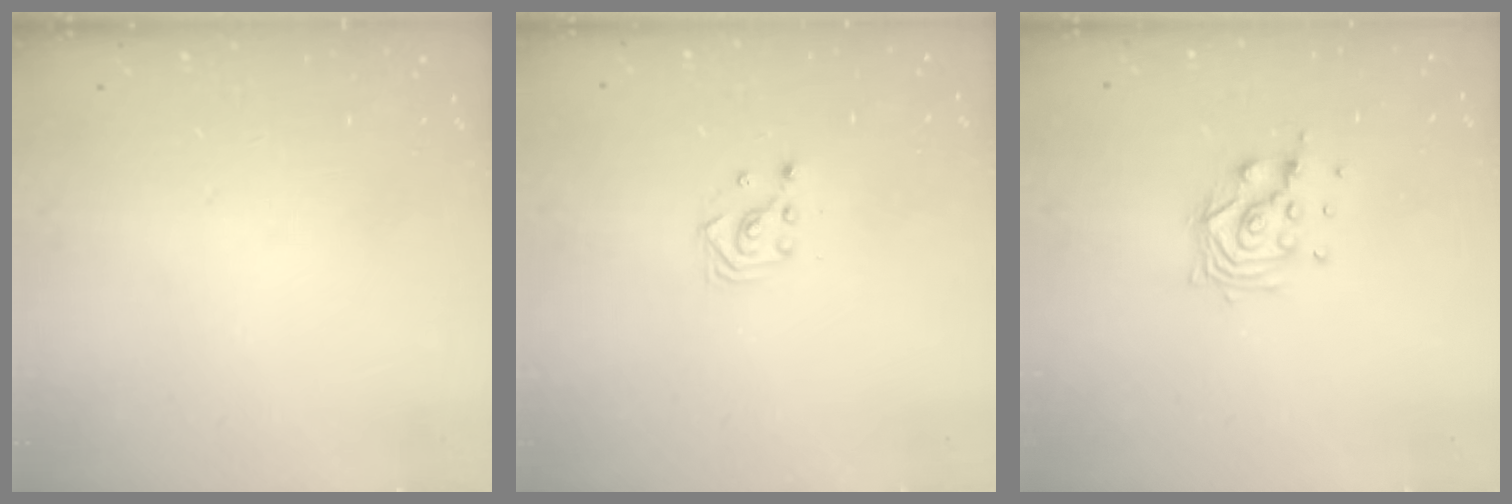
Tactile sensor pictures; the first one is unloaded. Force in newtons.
{"total": 3.4, "press": 3.4, "slide": 0.2}
{"total": 9.6, "press": 9.5, "slide": 1.2}